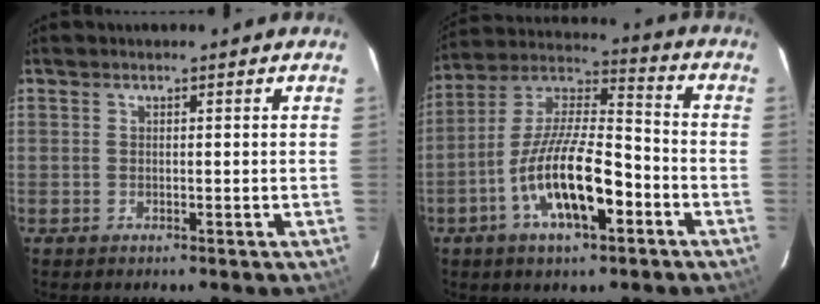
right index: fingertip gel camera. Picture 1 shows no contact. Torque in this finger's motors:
{"motor_torque": [1.23, -0.91, 1.06, 0.21]}